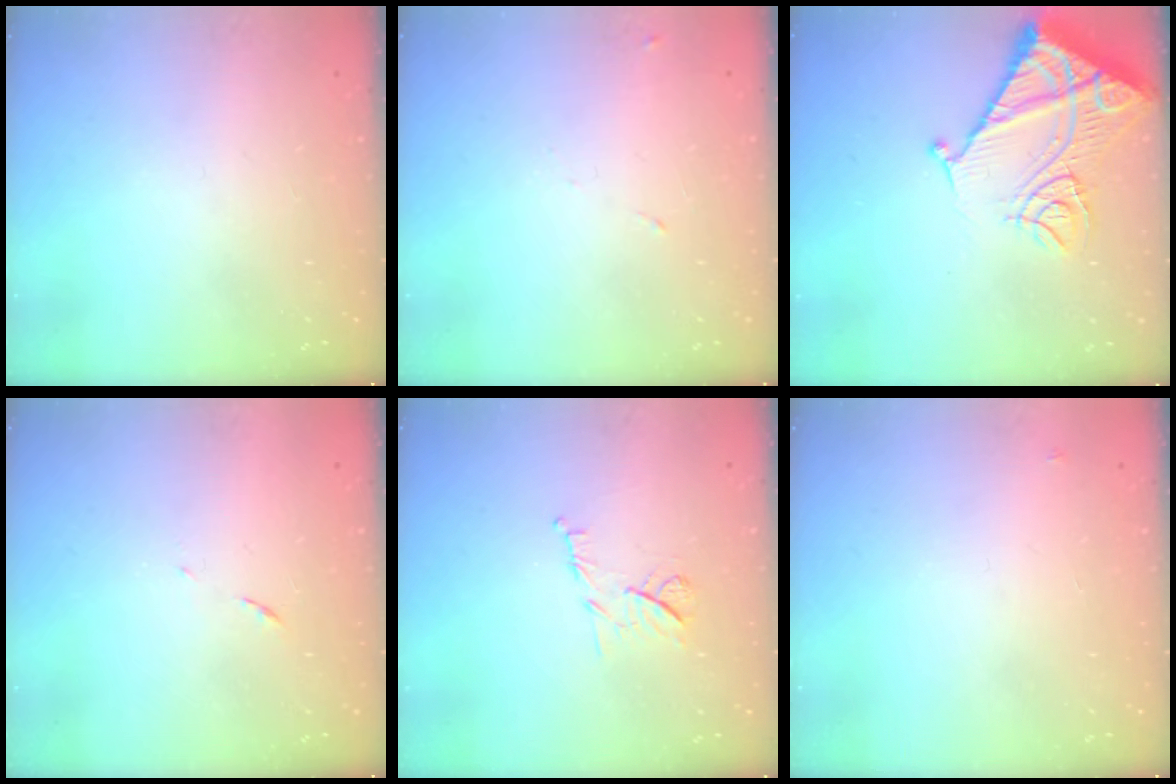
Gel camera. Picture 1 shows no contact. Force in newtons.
{"total": 4.3, "press": 4.3, "slide": 0.7}
{"total": 16.1, "press": 16.0, "slide": 1.8}
{"total": 5.6, "press": 5.6, "slide": 0.4}
{"total": 7.1, "press": 7.0, "slide": 1.0}
{"total": 2.6, "press": 2.6, "slide": 0.2}